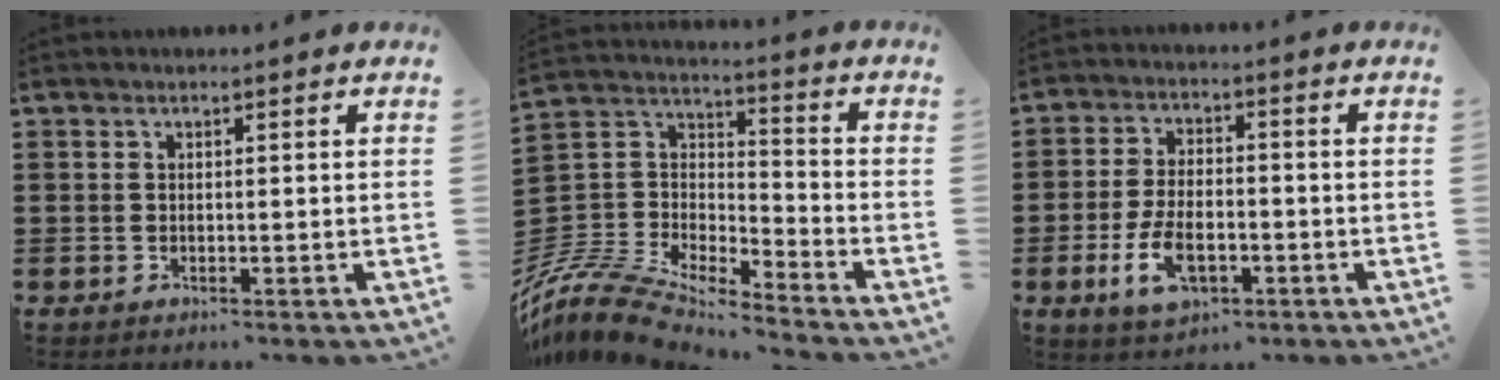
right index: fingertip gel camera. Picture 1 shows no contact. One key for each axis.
{"total": 9.3, "fx": -8.8, "fy": 1.6, "fz": 2.2, "tx": -0.078, "ty": -0.004, "tz": -0.188}
{"total": 7.1, "fx": -2.6, "fy": 3.7, "fz": 5.5, "tx": -0.132, "ty": -0.003, "tz": -0.056}